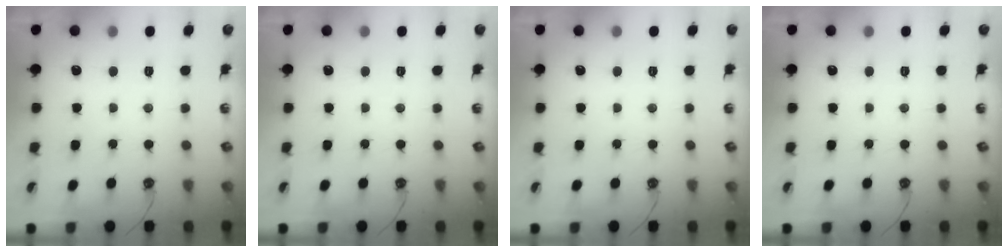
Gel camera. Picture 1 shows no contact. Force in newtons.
{"total": 0.0}
{"total": 0.0}
{"total": 0.0}